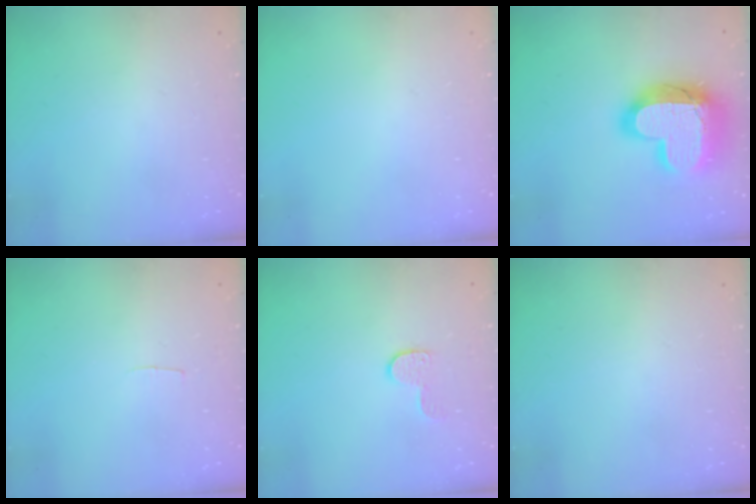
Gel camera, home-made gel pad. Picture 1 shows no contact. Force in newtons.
{"total": 0.0}
{"total": 21.0, "press": 20.9, "slide": 1.5}
{"total": 2.0, "press": 2.0, "slide": 0.2}
{"total": 5.9, "press": 5.9, "slide": 0.5}
{"total": 0.0}